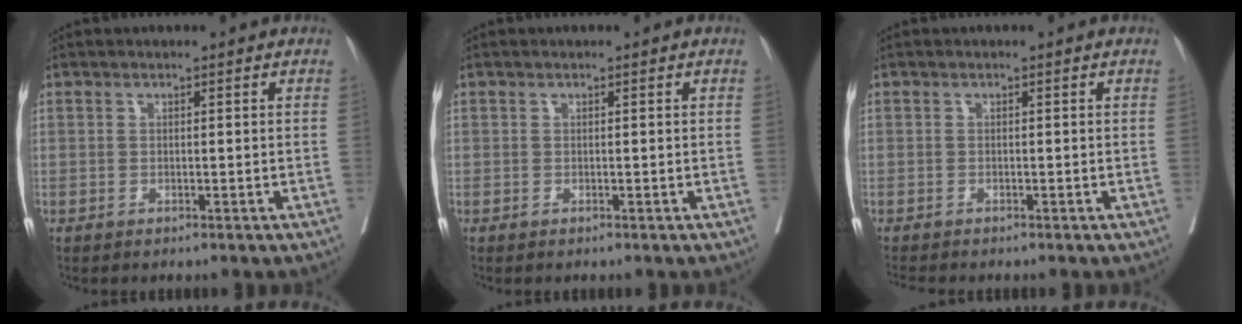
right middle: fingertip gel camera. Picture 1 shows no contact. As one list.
[{"total": 0.0}, {"total": 1.8, "force": [-1.7, -0.1, 0.5], "torque": [-0.011, -0.006, -0.030]}]